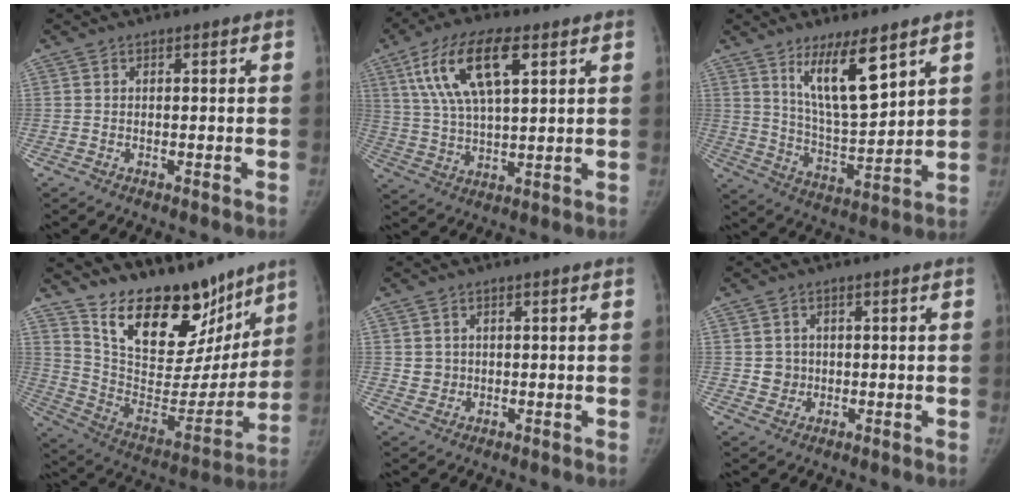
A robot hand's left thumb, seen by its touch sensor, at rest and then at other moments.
{"total": 15.5, "force": [6.6, 6.3, 12.5], "torque": [-0.229, -0.004, 0.122]}
{"total": 12.5, "force": [7.2, 3.3, 9.7], "torque": [-0.153, -0.056, 0.139]}
{"total": 24.8, "force": [17.8, 11.9, 12.4], "torque": [-0.152, -0.094, 0.295]}
{"total": 2.5, "force": [0.5, 2.4, 0.6], "torque": [0.000, -0.002, 0.014]}
{"total": 3.2, "force": [0.2, 3.0, 0.8], "torque": [0.004, 0.003, 0.007]}